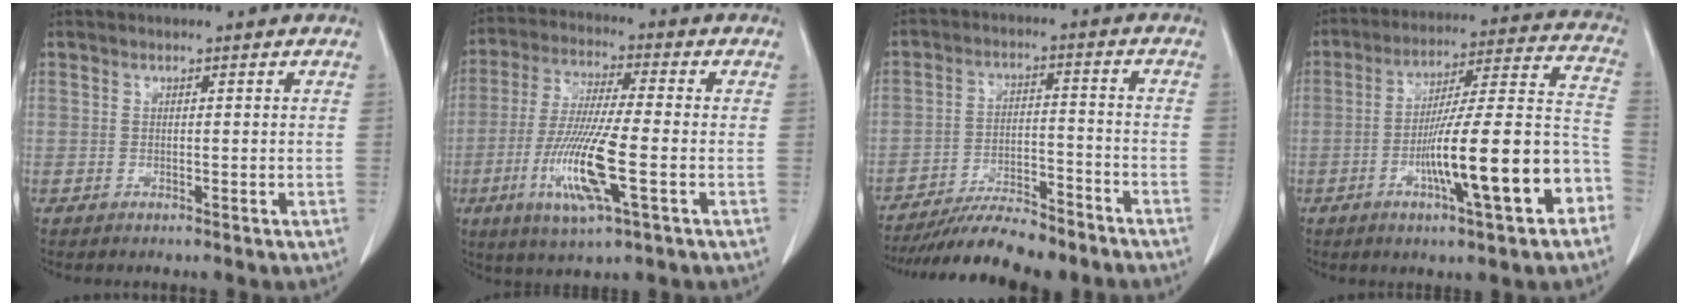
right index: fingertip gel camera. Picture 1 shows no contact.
{"total": 12.7, "force": [-3.8, 0.9, 12.1], "torque": [-0.249, -0.020, -0.074]}
{"total": 12.4, "force": [-11.0, 2.3, 5.2], "torque": [-0.080, 0.002, -0.175]}
{"total": 18.4, "force": [-7.0, 1.8, 16.9], "torque": [-0.239, 0.017, -0.103]}